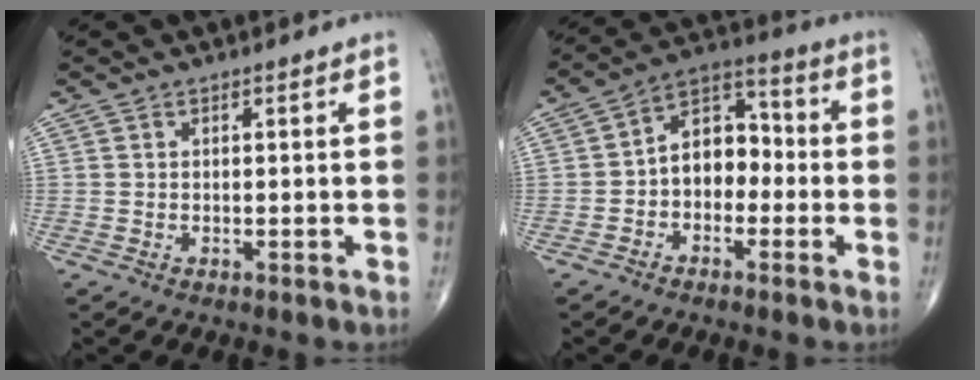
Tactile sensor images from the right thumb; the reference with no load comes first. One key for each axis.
{"total": 9.4, "fx": -1.6, "fy": 6.8, "fz": 6.3, "tx": -0.069, "ty": 0.042, "tz": -0.047}